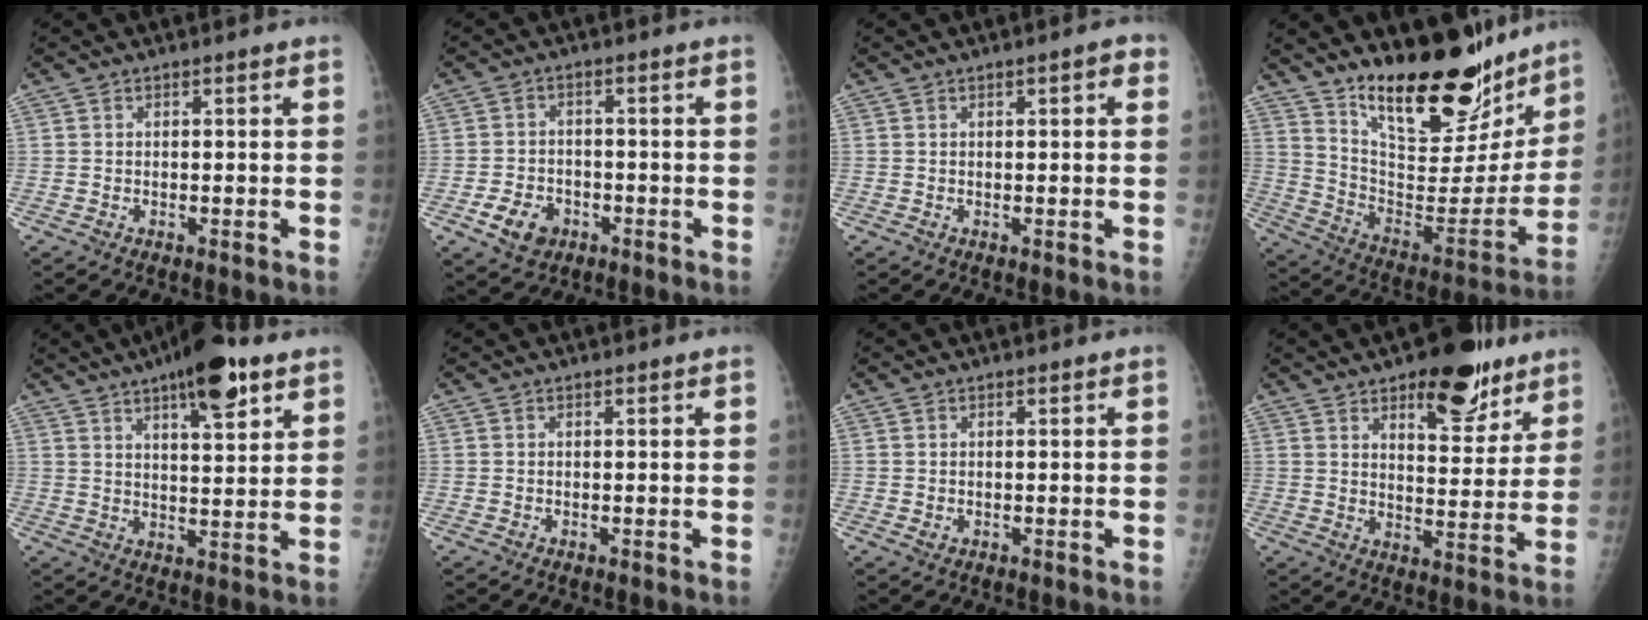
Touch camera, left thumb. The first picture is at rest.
{"total": 6.0, "force": [-2.7, 4.5, 2.9], "torque": [-0.040, 0.013, -0.042]}
{"total": 2.4, "force": [0.9, 0.7, 2.1], "torque": [-0.024, 0.002, 0.009]}
{"total": 23.9, "force": [18.3, 8.0, 13.1], "torque": [-0.156, -0.112, 0.301]}
{"total": 12.7, "force": [7.5, 3.9, 9.6], "torque": [-0.124, -0.029, 0.110]}
{"total": 0.0}
{"total": 0.9, "force": [0.2, 0.7, 0.6], "torque": [-0.007, -0.002, 0.007]}
{"total": 14.1, "force": [8.9, 6.2, 9.0], "torque": [-0.076, -0.047, 0.126]}